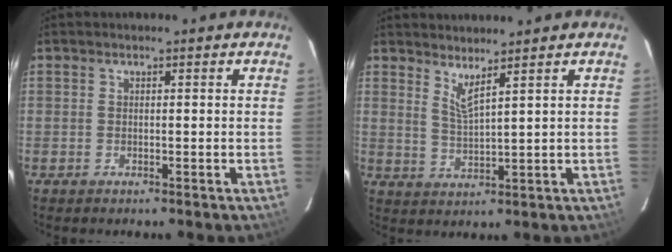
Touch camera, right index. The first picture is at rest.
{"total": 3.6, "force": [2.9, -0.3, 2.2], "torque": [-0.044, -0.010, 0.050]}